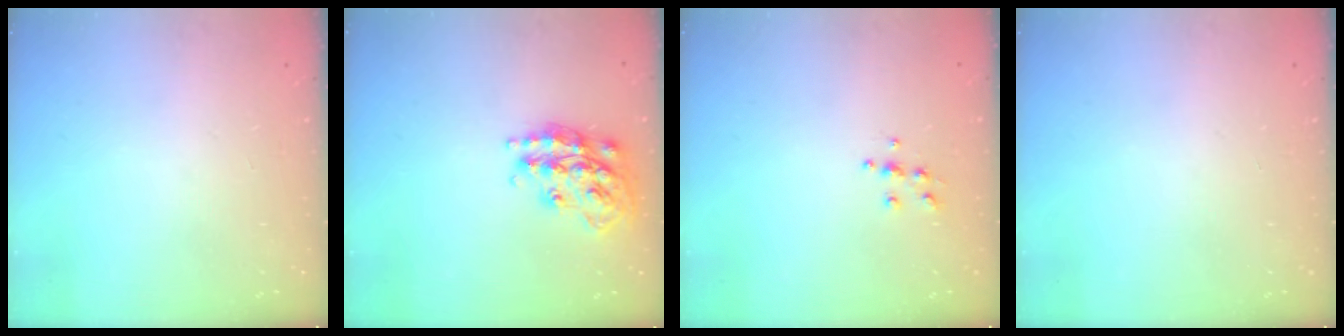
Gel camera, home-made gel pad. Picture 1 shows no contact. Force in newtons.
{"total": 18.0, "press": 17.9, "slide": 1.1}
{"total": 5.3, "press": 5.2, "slide": 0.5}
{"total": 0.0}